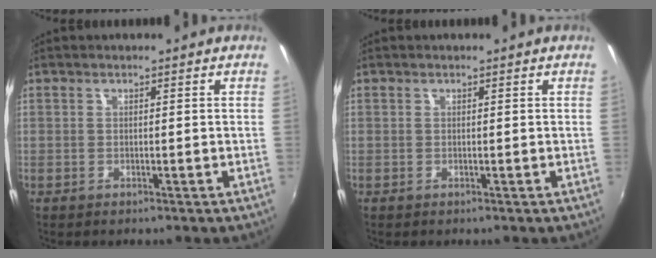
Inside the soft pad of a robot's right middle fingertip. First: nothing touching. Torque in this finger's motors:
{"motor_torque": [0.00, 0.00, 0.00, 0.01]}